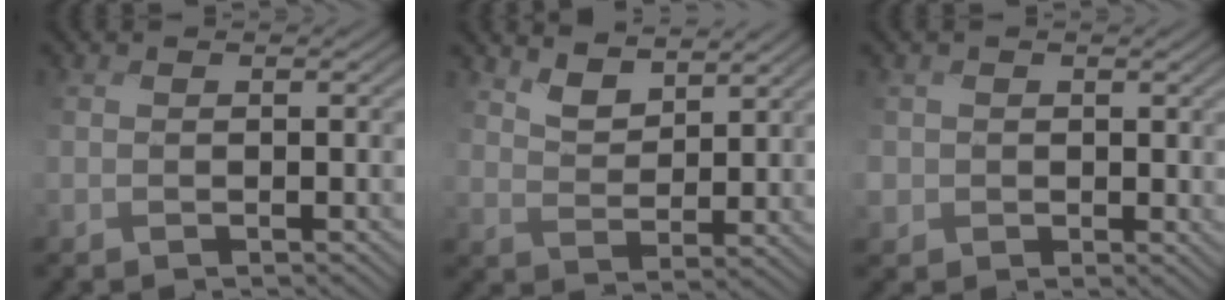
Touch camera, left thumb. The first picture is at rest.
{"total": 4.2, "force": [3.9, 0.5, 1.5], "torque": [-0.037, 0.002, 0.072]}
{"total": 1.6, "force": [0.4, 1.5, -0.4], "torque": [-0.001, -0.003, -0.003]}